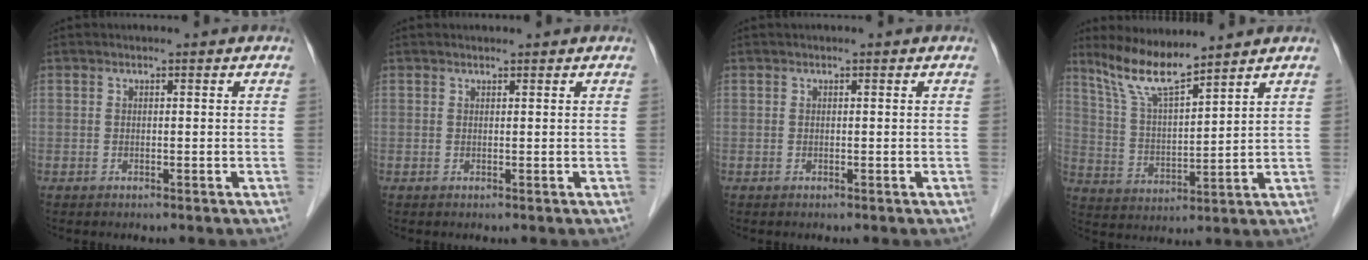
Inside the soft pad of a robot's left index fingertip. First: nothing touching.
{"total": 0.7, "force": [0.6, 0.2, 0.1], "torque": [-0.011, 0.005, 0.011]}
{"total": 0.0}
{"total": 7.8, "force": [6.9, 0.1, 3.6], "torque": [-0.084, -0.005, 0.142]}